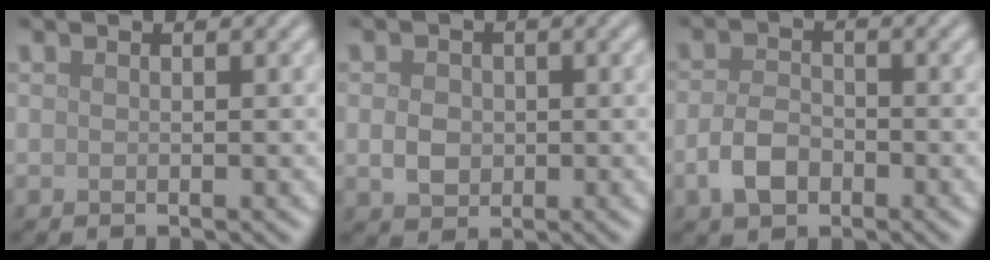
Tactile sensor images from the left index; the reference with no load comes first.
{"total": 2.5, "force": [-0.1, 2.1, 1.4], "torque": [-0.025, -0.002, -0.006]}
{"total": 3.1, "force": [-1.3, 2.0, 2.0], "torque": [-0.037, 0.000, -0.031]}